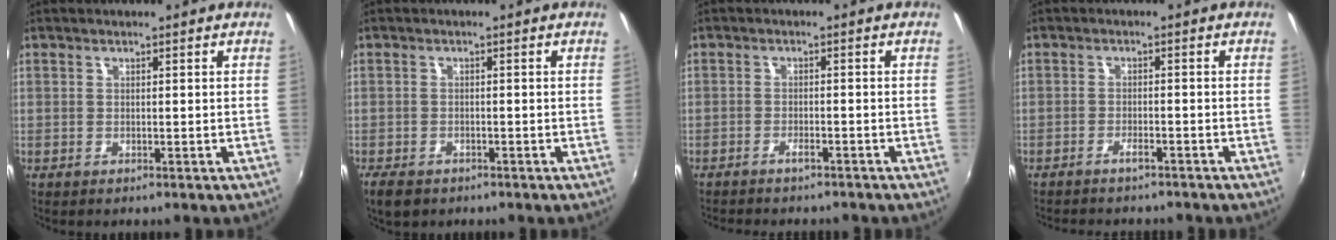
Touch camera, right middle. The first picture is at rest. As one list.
[{"total": 4.5, "force": [-3.2, 2.4, 2.0], "torque": [-0.057, -0.014, -0.054]}, {"total": 3.7, "force": [-3.3, 0.8, 1.5], "torque": [-0.040, -0.004, -0.052]}, {"total": 4.5, "force": [-4.1, 1.0, 1.7], "torque": [-0.045, -0.005, -0.061]}]